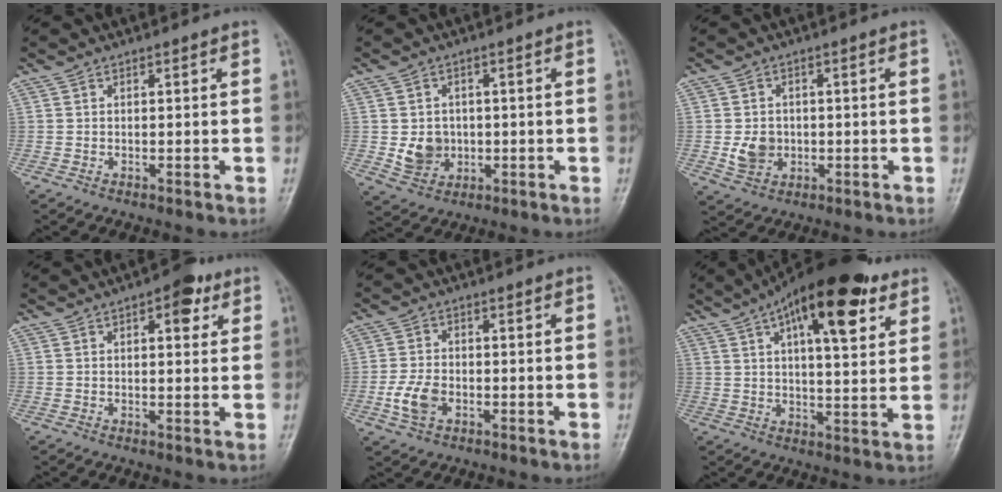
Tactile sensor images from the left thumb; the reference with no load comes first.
{"total": 6.1, "force": [-0.5, 5.3, 2.9], "torque": [-0.023, 0.003, -0.001]}
{"total": 5.3, "force": [-0.7, 4.5, 2.8], "torque": [-0.033, 0.001, -0.008]}
{"total": 5.9, "force": [2.7, 2.8, 4.4], "torque": [-0.036, -0.005, 0.027]}
{"total": 5.8, "force": [-2.0, 3.8, 3.9], "torque": [-0.077, 0.006, -0.040]}
{"total": 19.8, "force": [10.3, 7.3, 15.3], "torque": [-0.218, -0.013, 0.154]}